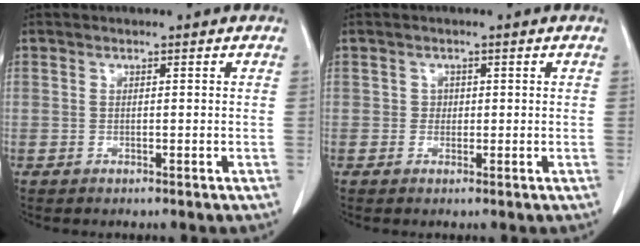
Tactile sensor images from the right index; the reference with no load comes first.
{"total": 1.2, "force": [0.1, 1.1, 0.3], "torque": [0.001, 0.004, 0.001]}